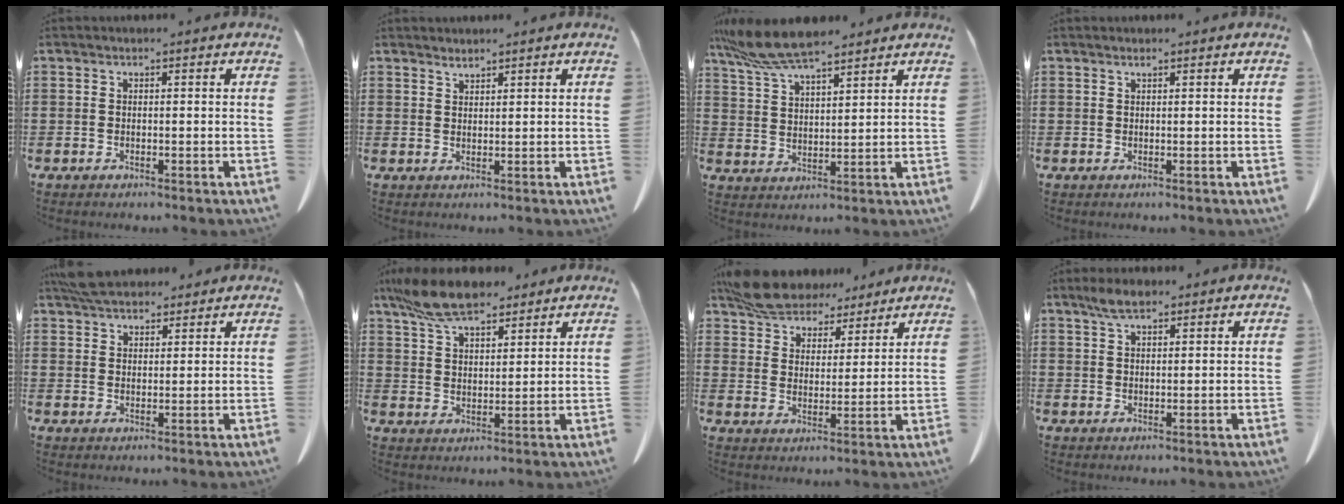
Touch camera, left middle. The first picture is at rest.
{"total": 1.4, "force": [1.4, 0.1, 0.2], "torque": [-0.007, -0.003, 0.028]}
{"total": 8.7, "force": [7.3, 1.5, 4.4], "torque": [-0.108, -0.020, 0.136]}
{"total": 0.7, "force": [0.5, 0.0, 0.4], "torque": [-0.009, -0.003, 0.011]}
{"total": 4.9, "force": [4.5, 1.3, 1.4], "torque": [-0.040, -0.005, 0.088]}
{"total": 9.5, "force": [7.7, 3.0, 4.7], "torque": [-0.115, -0.013, 0.147]}
{"total": 7.5, "force": [6.9, 2.4, 1.7], "torque": [-0.065, -0.021, 0.133]}
{"total": 3.5, "force": [2.5, 1.2, 2.2], "torque": [-0.049, 0.004, 0.047]}